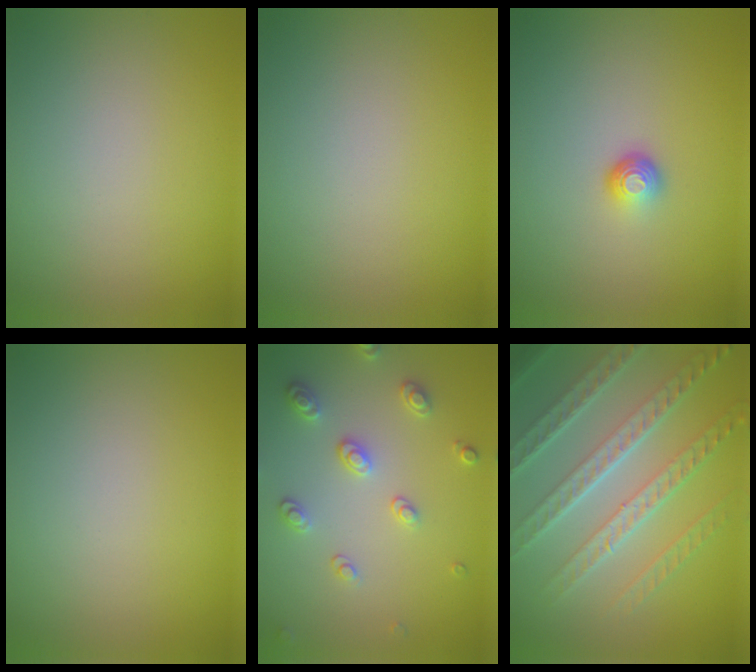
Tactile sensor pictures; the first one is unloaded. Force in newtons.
{"total": 0.0}
{"total": 1.6, "press": 1.0, "slide": 1.2}
{"total": 0.0}
{"total": 2.6, "press": 2.6, "slide": 0.2}
{"total": 8.0, "press": 5.6, "slide": 5.8}